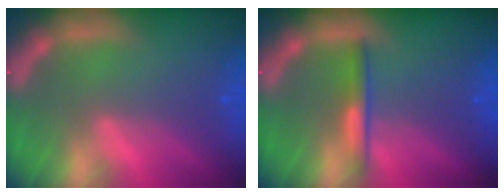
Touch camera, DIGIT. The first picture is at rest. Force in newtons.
{"total": 2.4}